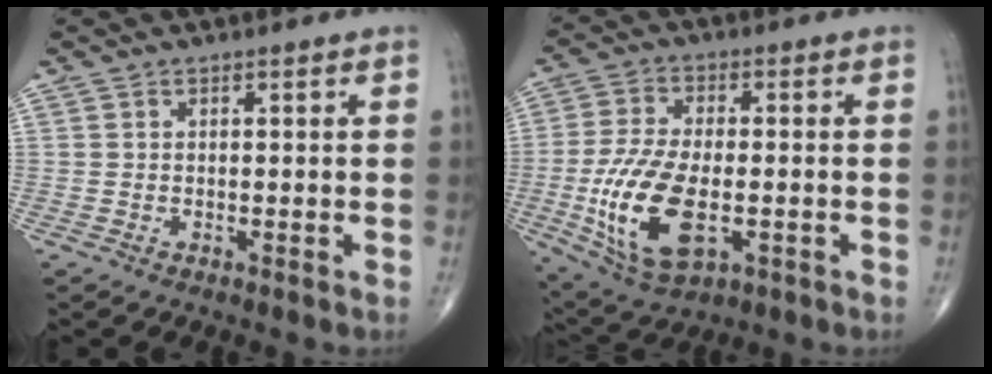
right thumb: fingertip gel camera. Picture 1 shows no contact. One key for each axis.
{"total": 15.8, "fx": -3.4, "fy": 8.0, "fz": 13.2, "tx": -0.264, "ty": -0.002, "tz": -0.050}